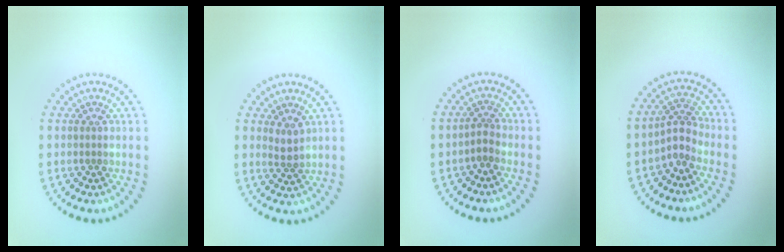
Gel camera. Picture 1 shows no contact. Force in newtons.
{"total": 1.5, "press": 1.2, "slide": 0.9}
{"total": 1.4, "press": 0.9, "slide": 1.1}
{"total": 2.3, "press": 1.5, "slide": 1.8}